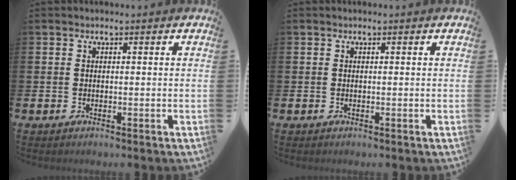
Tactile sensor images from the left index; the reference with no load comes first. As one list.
[{"total": 0.0}]